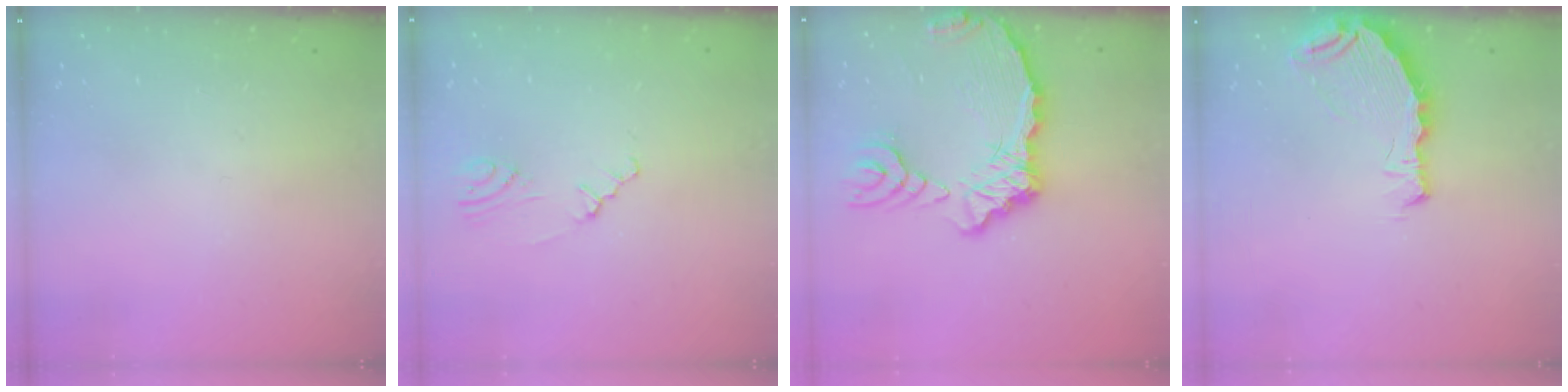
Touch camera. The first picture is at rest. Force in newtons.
{"total": 1.1, "press": 1.1, "slide": 0.4}
{"total": 14.4, "press": 14.3, "slide": 2.0}
{"total": 7.7, "press": 6.4, "slide": 4.3}